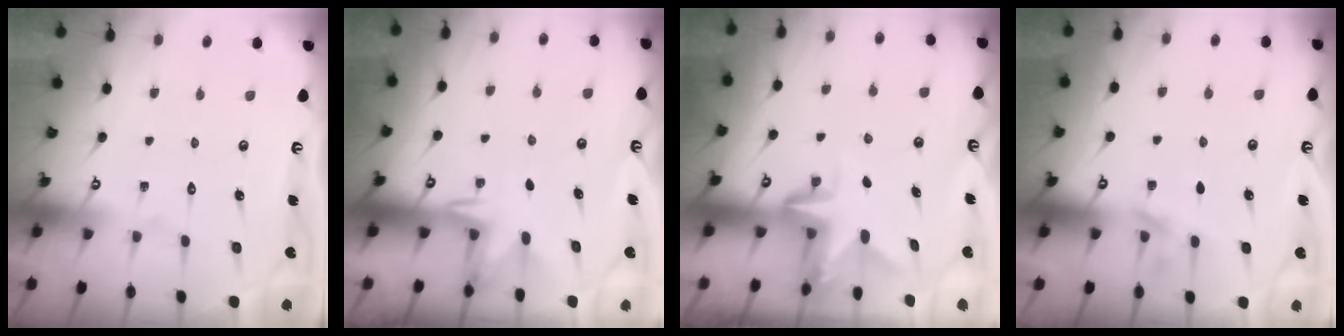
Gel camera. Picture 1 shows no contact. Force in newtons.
{"total": 2.5, "press": 2.4, "slide": 0.7}
{"total": 3.0, "press": 3.0, "slide": 0.3}
{"total": 3.3, "press": 2.9, "slide": 1.7}